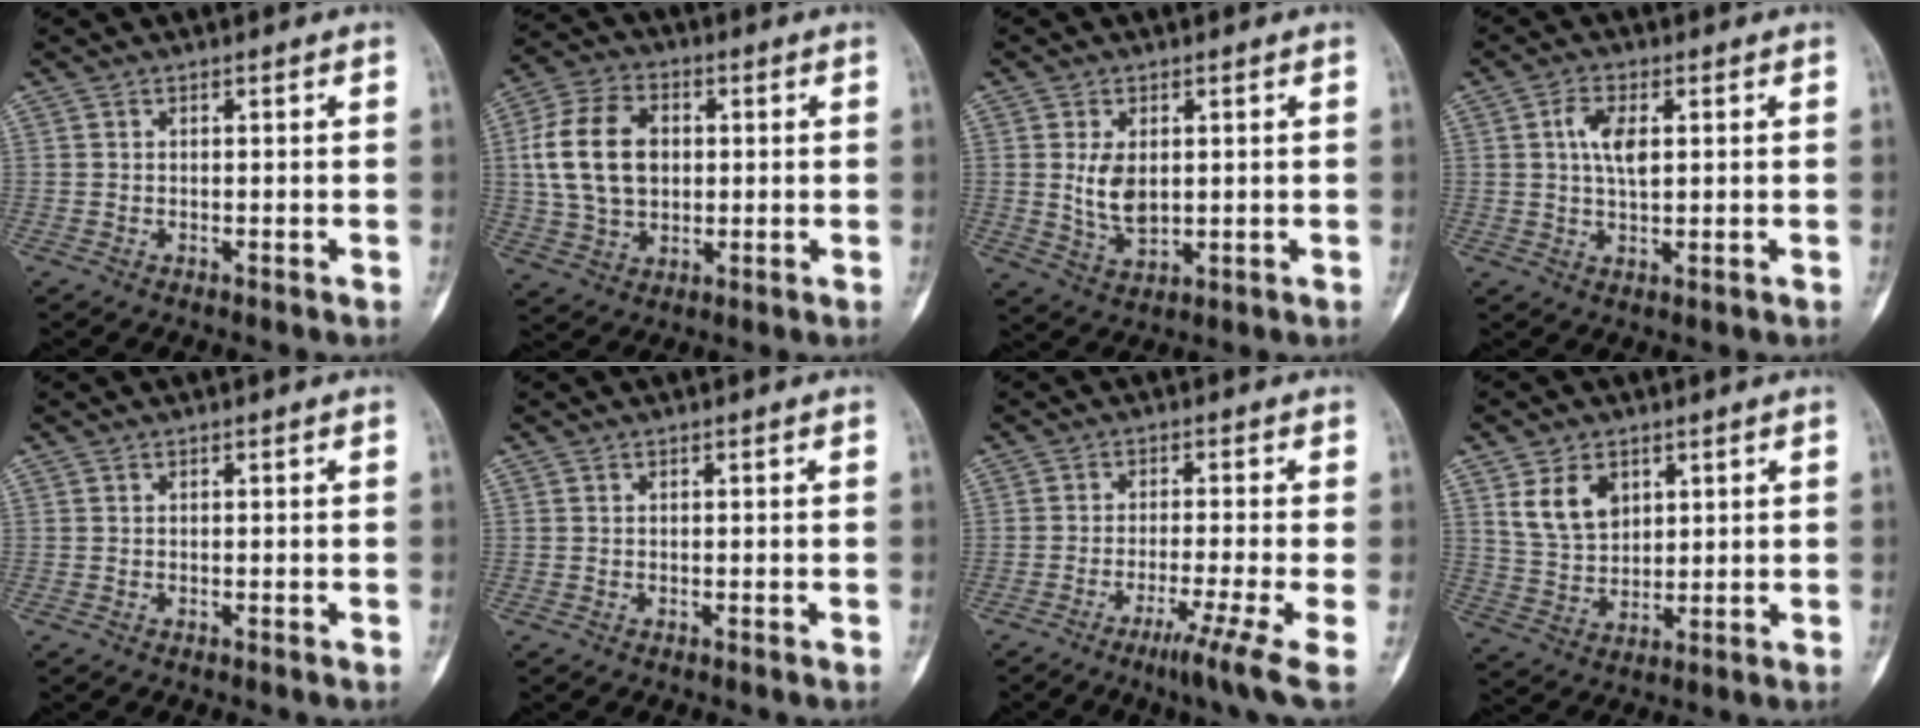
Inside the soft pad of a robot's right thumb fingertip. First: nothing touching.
{"total": 14.4, "force": [1.7, 10.1, 10.1], "torque": [-0.171, 0.012, 0.029]}
{"total": 6.5, "force": [0.9, 3.9, 5.1], "torque": [-0.082, -0.012, 0.026]}
{"total": 5.8, "force": [1.2, 2.7, 5.0], "torque": [-0.098, -0.004, 0.020]}
{"total": 0.0}
{"total": 0.0}
{"total": 7.9, "force": [-3.8, -0.9, 6.9], "torque": [-0.141, -0.006, -0.070]}
{"total": 8.4, "force": [3.8, 5.7, 4.8], "torque": [-0.070, -0.019, 0.081]}